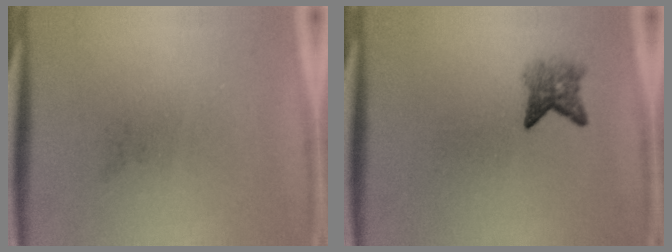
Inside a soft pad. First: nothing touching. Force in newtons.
{"total": 3.0}